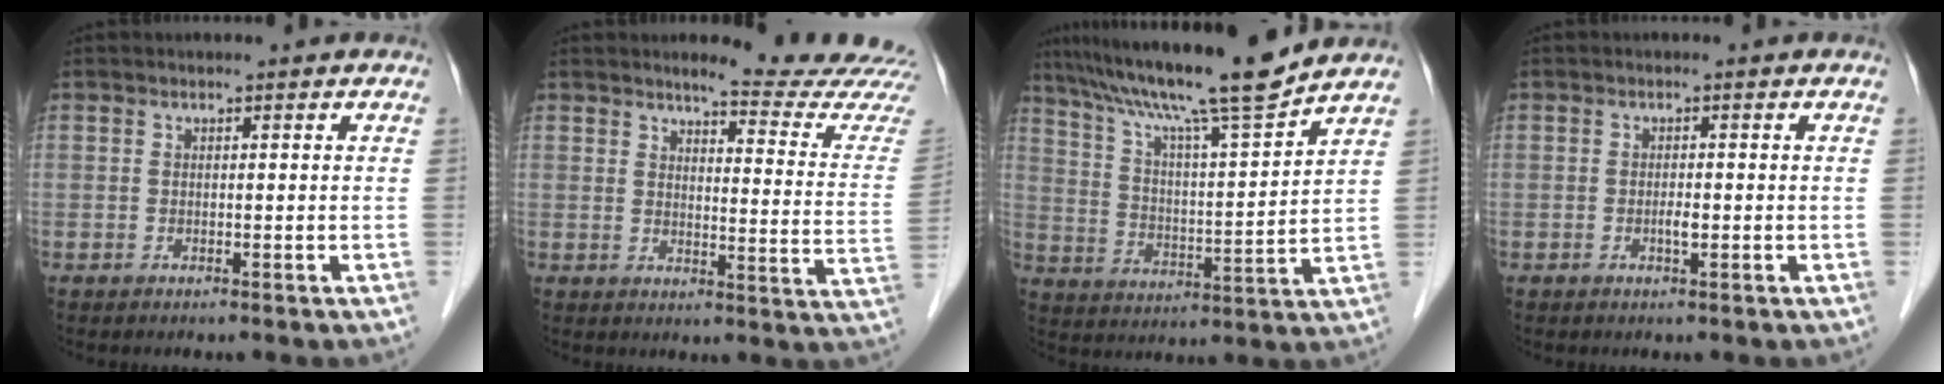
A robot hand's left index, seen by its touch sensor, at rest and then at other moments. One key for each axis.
{"total": 14.3, "fx": 13.8, "fy": -1.1, "fz": 3.6, "tx": -0.042, "ty": -0.122, "tz": 0.142}
{"total": 16.0, "fx": 13.4, "fy": -1.1, "fz": 8.7, "tx": -0.150, "ty": -0.005, "tz": 0.217}
{"total": 1.2, "fx": -0.8, "fy": 0.1, "fz": 0.9, "tx": -0.021, "ty": -0.006, "tz": -0.012}